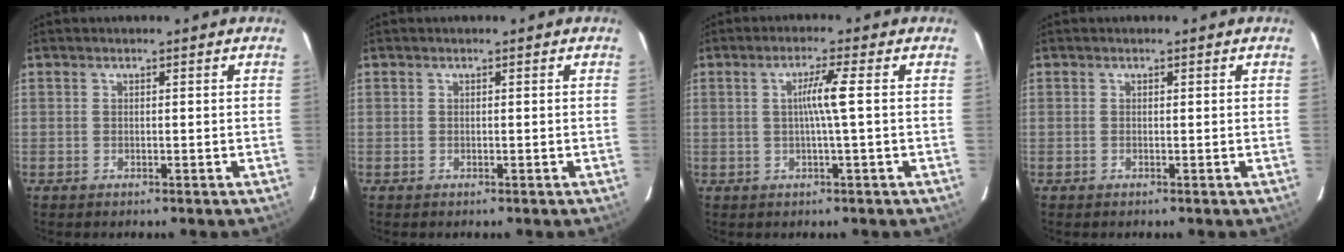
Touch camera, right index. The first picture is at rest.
{"total": 0.0}
{"total": 4.1, "force": [0.3, -1.0, 3.9], "torque": [-0.073, 0.001, 0.004]}
{"total": 0.0}